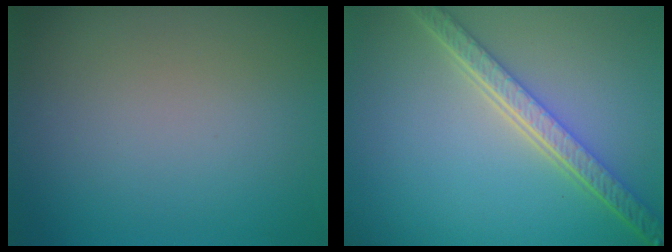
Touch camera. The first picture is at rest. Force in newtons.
{"total": 5.5, "press": 4.1, "slide": 3.6}